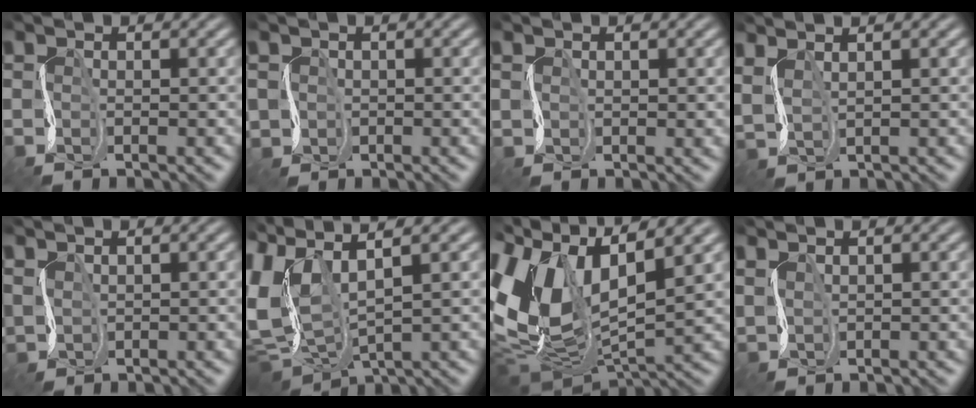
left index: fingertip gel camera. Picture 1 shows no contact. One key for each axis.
{"total": 1.6, "fx": -0.2, "fy": 1.6, "fz": 0.3, "tx": -0.010, "ty": -0.011, "tz": -0.003}
{"total": 0.9, "fx": 0.4, "fy": 0.7, "fz": 0.4, "tx": -0.006, "ty": -0.005, "tz": 0.015}
{"total": 4.1, "fx": 2.8, "fy": 1.6, "fz": 2.6, "tx": -0.063, "ty": 0.023, "tz": 0.049}
{"total": 1.7, "fx": 0.9, "fy": 1.3, "fz": 0.7, "tx": -0.022, "ty": -0.005, "tz": 0.023}
{"total": 9.5, "fx": 2.5, "fy": 5.1, "fz": 7.6, "tx": -0.196, "ty": -0.001, "tz": 0.054}
{"total": 11.6, "fx": 3.1, "fy": 6.3, "fz": 9.3, "tx": -0.205, "ty": -0.003, "tz": 0.055}
{"total": 1.7, "fx": 1.4, "fy": 0.7, "fz": 0.7, "tx": -0.024, "ty": 0.003, "tz": 0.030}